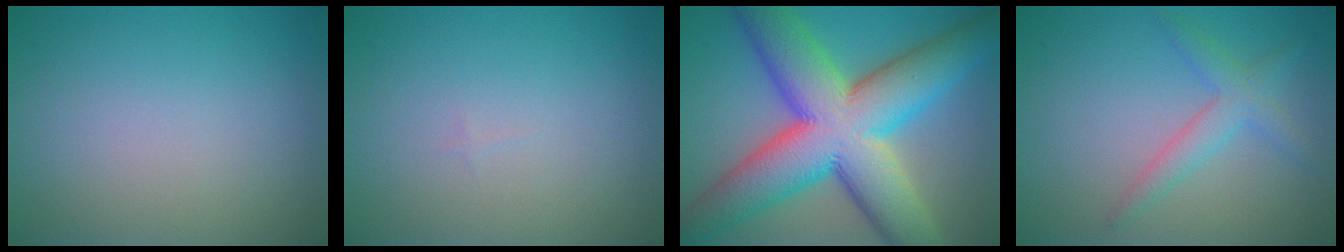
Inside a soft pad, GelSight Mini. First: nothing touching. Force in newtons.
{"total": 0.0}
{"total": 15.7, "press": 15.6, "slide": 0.6}
{"total": 2.6, "press": 2.6, "slide": 0.1}